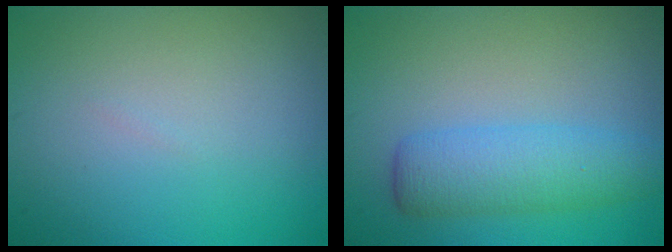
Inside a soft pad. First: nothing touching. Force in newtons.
{"total": 4.5, "press": 4.5, "slide": 0.1}